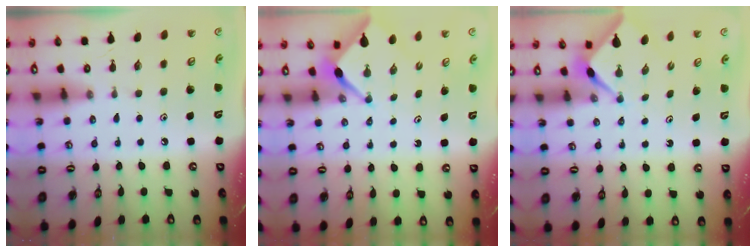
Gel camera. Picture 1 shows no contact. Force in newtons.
{"total": 2.4, "press": 2.4, "slide": 0.2}
{"total": 2.5, "press": 2.5, "slide": 0.3}